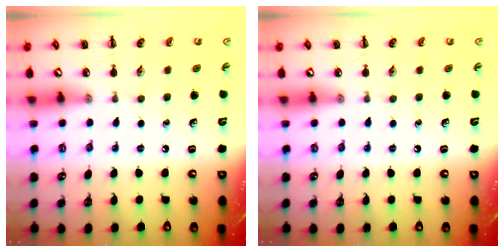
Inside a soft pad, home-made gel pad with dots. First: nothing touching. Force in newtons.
{"total": 0.0}